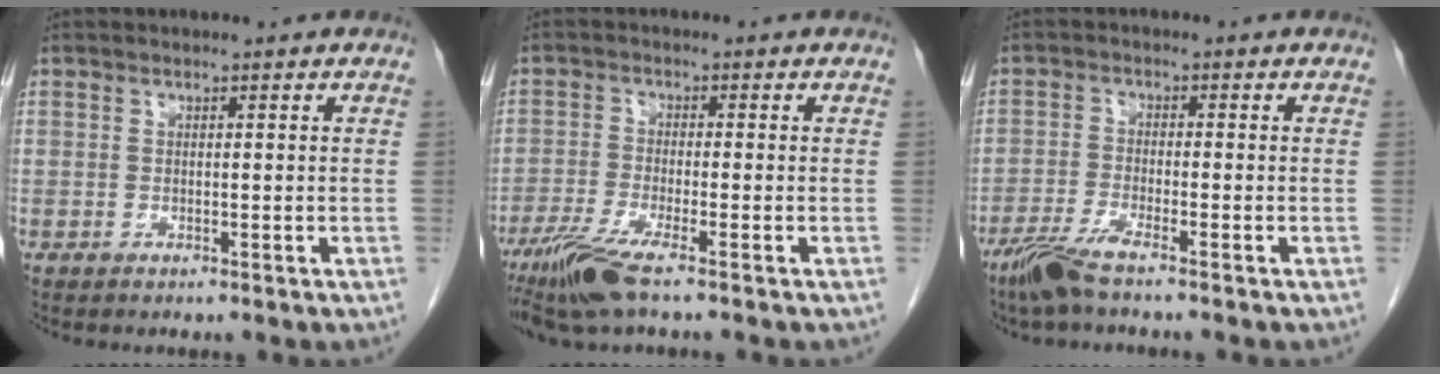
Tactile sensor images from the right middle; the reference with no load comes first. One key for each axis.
{"total": 6.4, "fx": -4.5, "fy": 0.0, "fz": 4.6, "tx": -0.095, "ty": -0.021, "tz": -0.089}
{"total": 4.7, "fx": -3.6, "fy": 0.0, "fz": 3.0, "tx": -0.070, "ty": -0.015, "tz": -0.077}